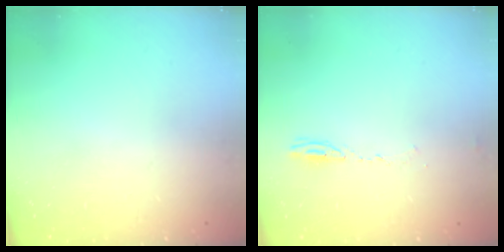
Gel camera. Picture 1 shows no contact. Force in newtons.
{"total": 3.7, "press": 3.6, "slide": 1.1}